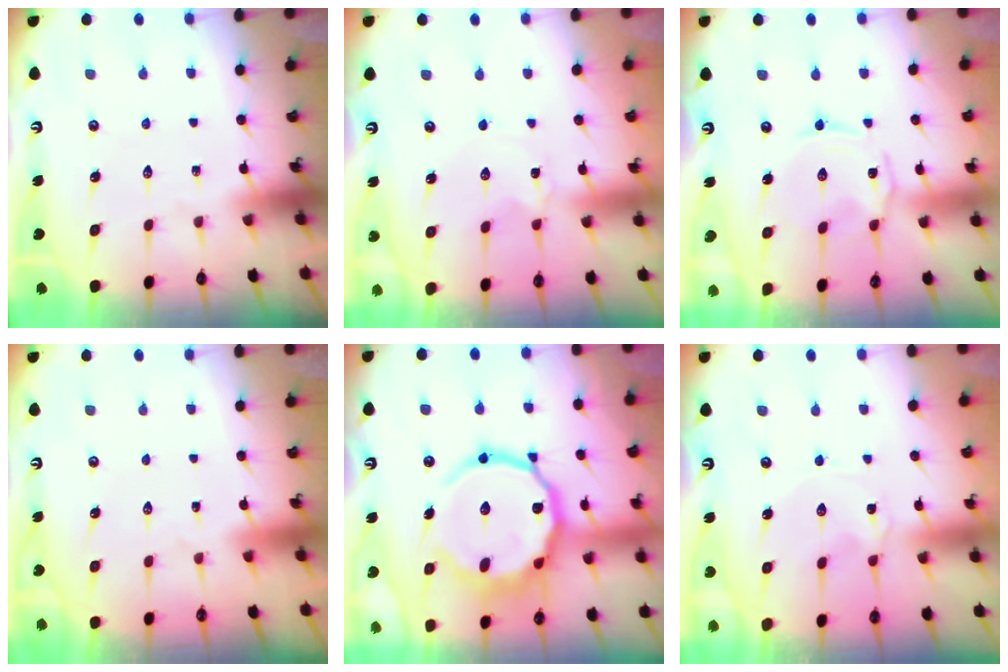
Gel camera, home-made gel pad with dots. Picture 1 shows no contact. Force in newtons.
{"total": 1.8, "press": 1.8, "slide": 0.2}
{"total": 1.7, "press": 1.6, "slide": 0.5}
{"total": 1.5, "press": 1.5, "slide": 0.1}
{"total": 18.9, "press": 18.9, "slide": 1.7}
{"total": 0.7, "press": 0.6, "slide": 0.3}